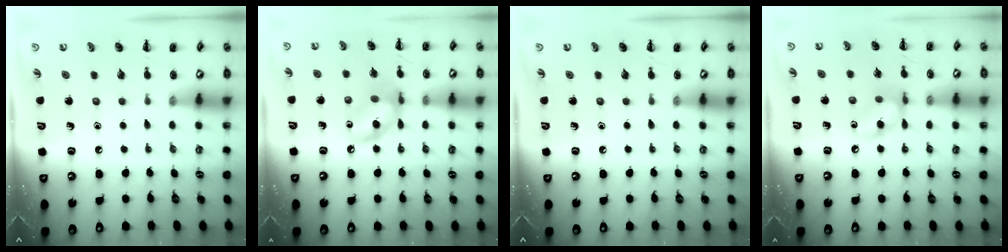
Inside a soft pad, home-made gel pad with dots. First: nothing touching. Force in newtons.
{"total": 10.8, "press": 10.7, "slide": 1.8}
{"total": 0.0}
{"total": 8.6, "press": 8.6, "slide": 0.8}